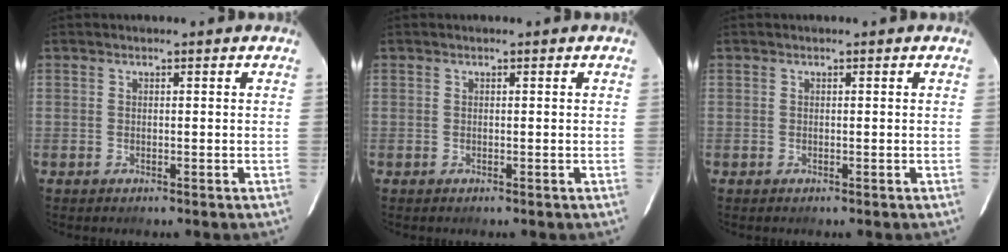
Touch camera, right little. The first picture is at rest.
{"total": 0.0}
{"total": 0.0}